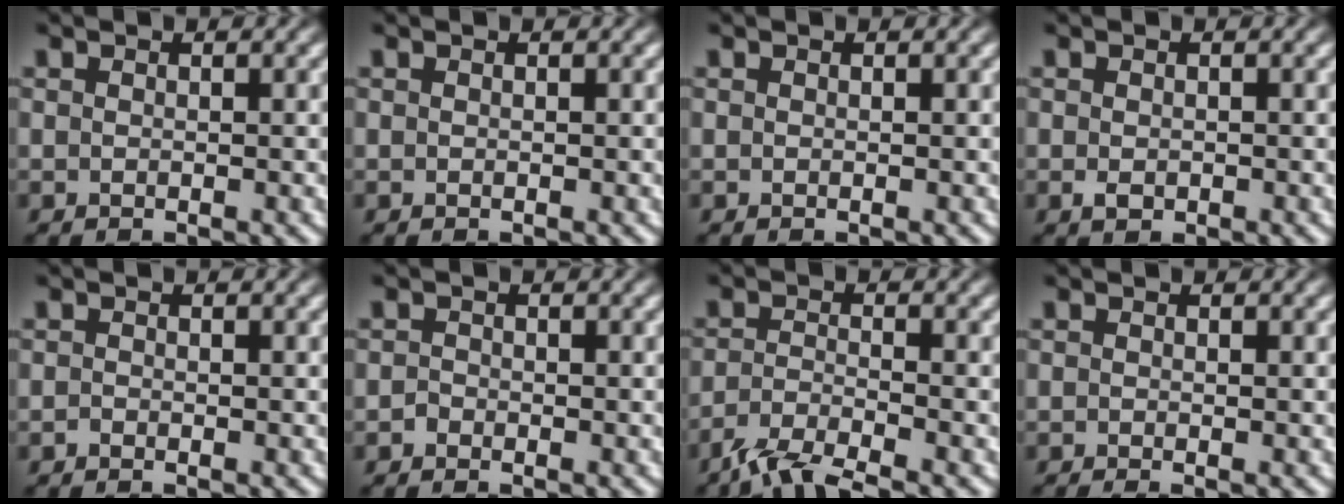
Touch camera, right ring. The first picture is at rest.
{"total": 0.0}
{"total": 0.0}
{"total": 0.7, "force": [-0.5, 0.4, 0.4], "torque": [-0.014, -0.009, 0.001]}
{"total": 0.7, "force": [-0.7, -0.1, 0.0], "torque": [0.000, -0.005, -0.010]}
{"total": 0.8, "force": [-0.8, 0.0, -0.2], "torque": [-0.001, -0.008, -0.012]}
{"total": 3.9, "force": [-3.0, 1.1, 2.1], "torque": [-0.042, -0.015, -0.045]}
{"total": 1.1, "force": [-1.0, 0.2, 0.5], "torque": [-0.004, -0.003, -0.013]}